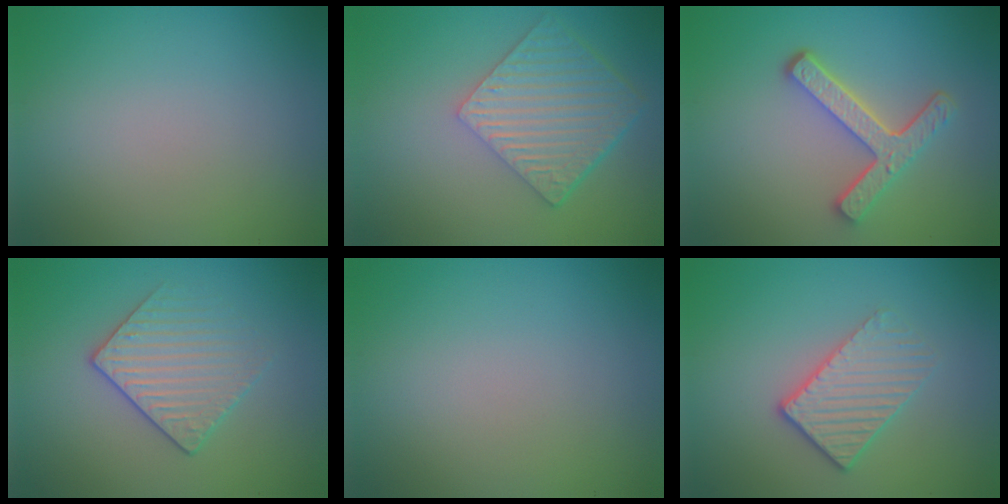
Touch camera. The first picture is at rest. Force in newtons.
{"total": 6.5, "press": 4.6, "slide": 4.6}
{"total": 4.5, "press": 3.4, "slide": 2.9}
{"total": 3.1, "press": 2.9, "slide": 1.2}
{"total": 0.0}
{"total": 3.2, "press": 2.8, "slide": 1.5}